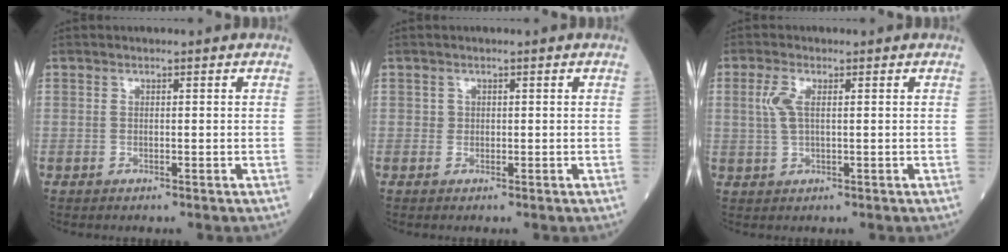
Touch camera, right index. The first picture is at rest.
{"total": 0.6, "force": [-0.1, 0.6, -0.1], "torque": [0.008, 0.005, -0.004]}
{"total": 3.2, "force": [0.8, 1.2, 2.9], "torque": [-0.074, 0.007, 0.017]}